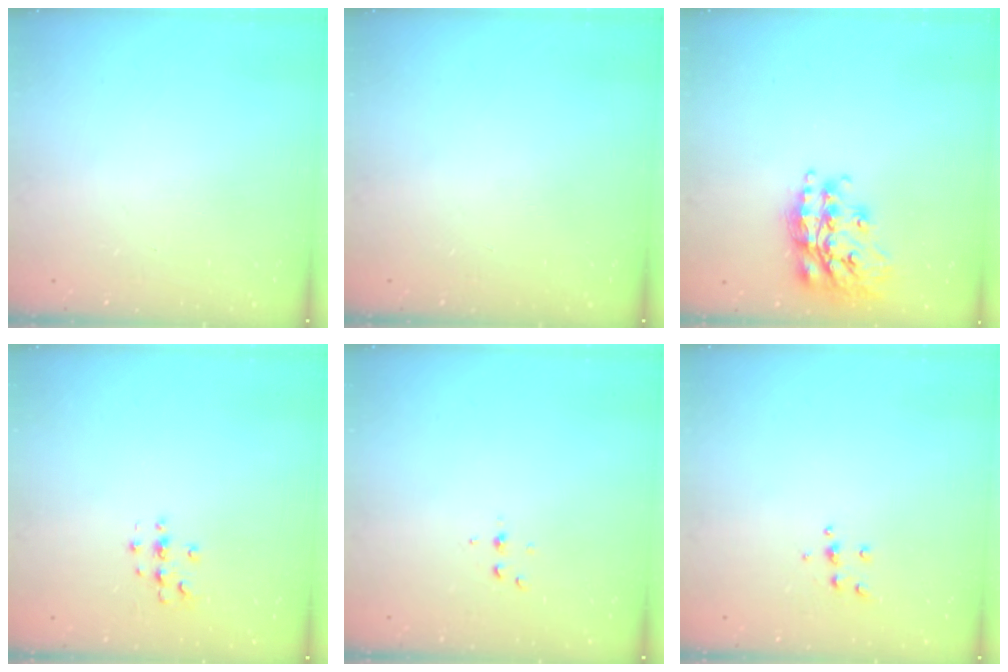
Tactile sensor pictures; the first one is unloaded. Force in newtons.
{"total": 0.0}
{"total": 17.9, "press": 17.8, "slide": 1.3}
{"total": 3.0, "press": 3.0, "slide": 0.3}
{"total": 2.5, "press": 2.4, "slide": 0.2}
{"total": 5.3, "press": 5.2, "slide": 0.5}